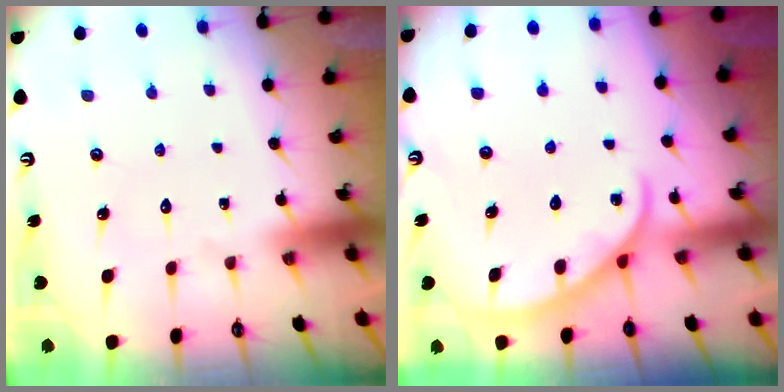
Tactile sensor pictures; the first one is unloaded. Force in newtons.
{"total": 2.7, "press": 2.6, "slide": 0.3}